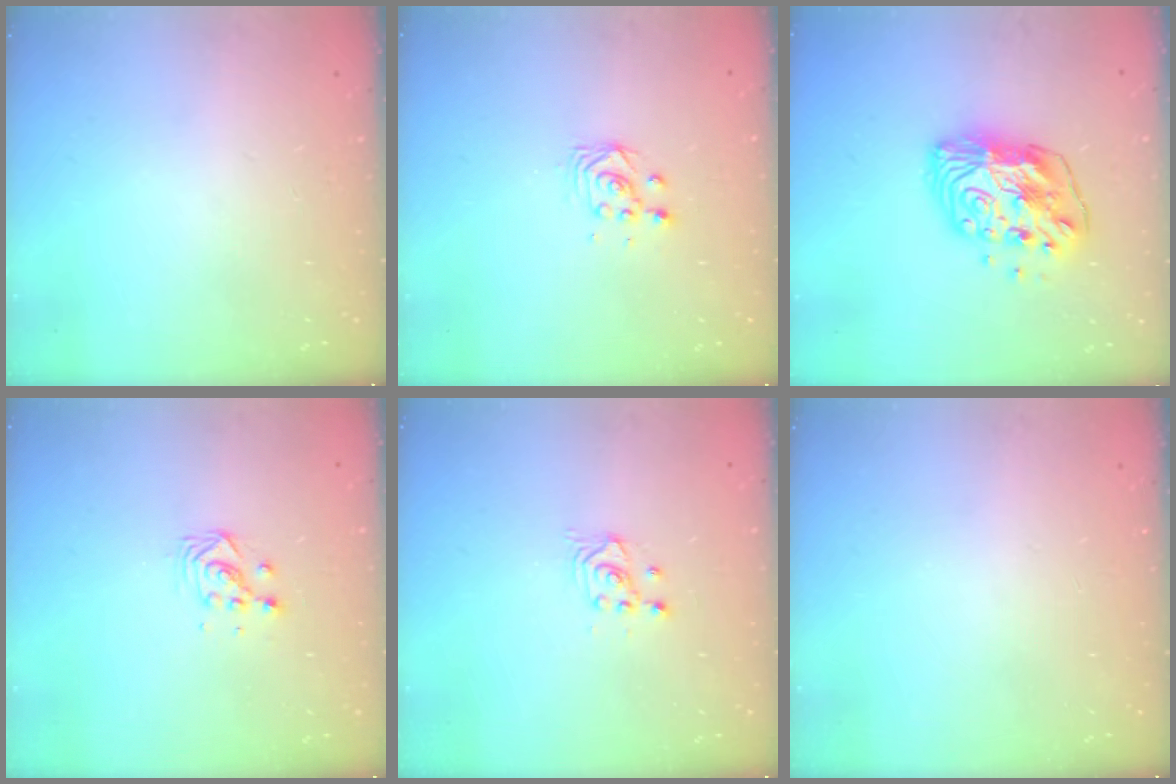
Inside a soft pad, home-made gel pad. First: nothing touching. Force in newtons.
{"total": 2.8, "press": 2.8, "slide": 0.3}
{"total": 12.2, "press": 12.1, "slide": 1.1}
{"total": 3.4, "press": 3.4, "slide": 0.2}
{"total": 2.7, "press": 2.7, "slide": 0.3}
{"total": 0.0}